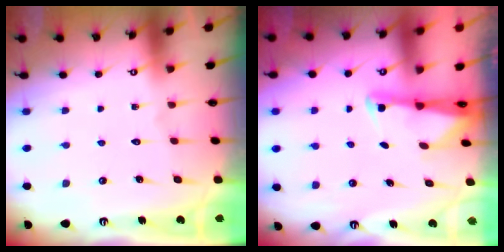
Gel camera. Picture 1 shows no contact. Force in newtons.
{"total": 2.0, "press": 2.0, "slide": 0.3}